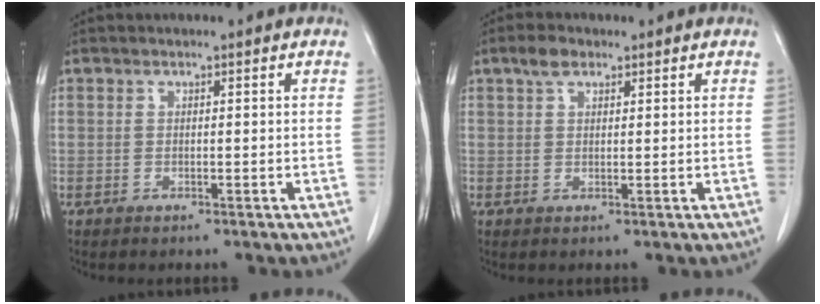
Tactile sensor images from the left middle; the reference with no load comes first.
{"total": 2.6, "force": [1.7, 1.4, 1.4], "torque": [-0.031, 0.008, 0.031]}